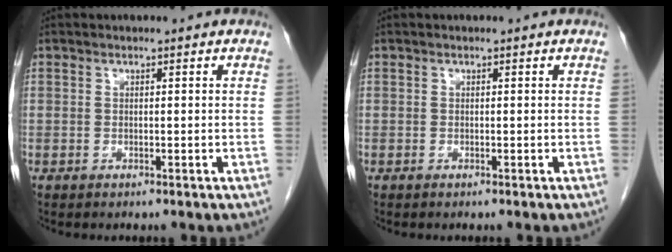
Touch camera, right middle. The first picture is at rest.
{"total": 0.0}